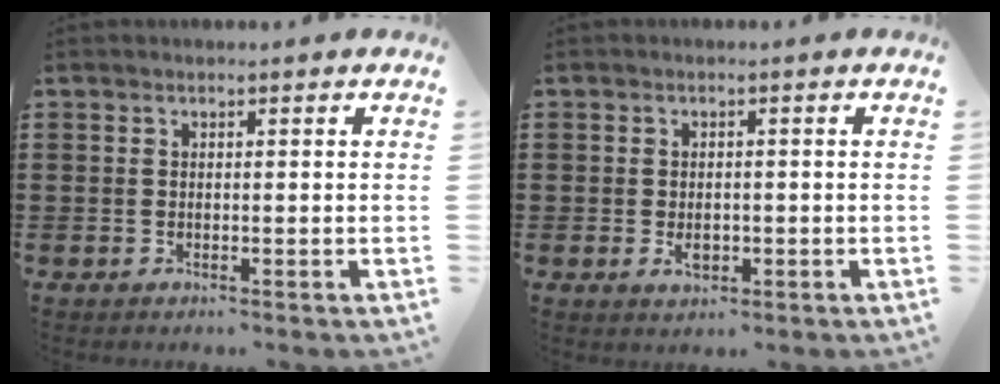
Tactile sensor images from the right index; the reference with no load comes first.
{"total": 2.1, "force": [-0.5, 1.3, 1.6], "torque": [-0.030, 0.001, -0.009]}